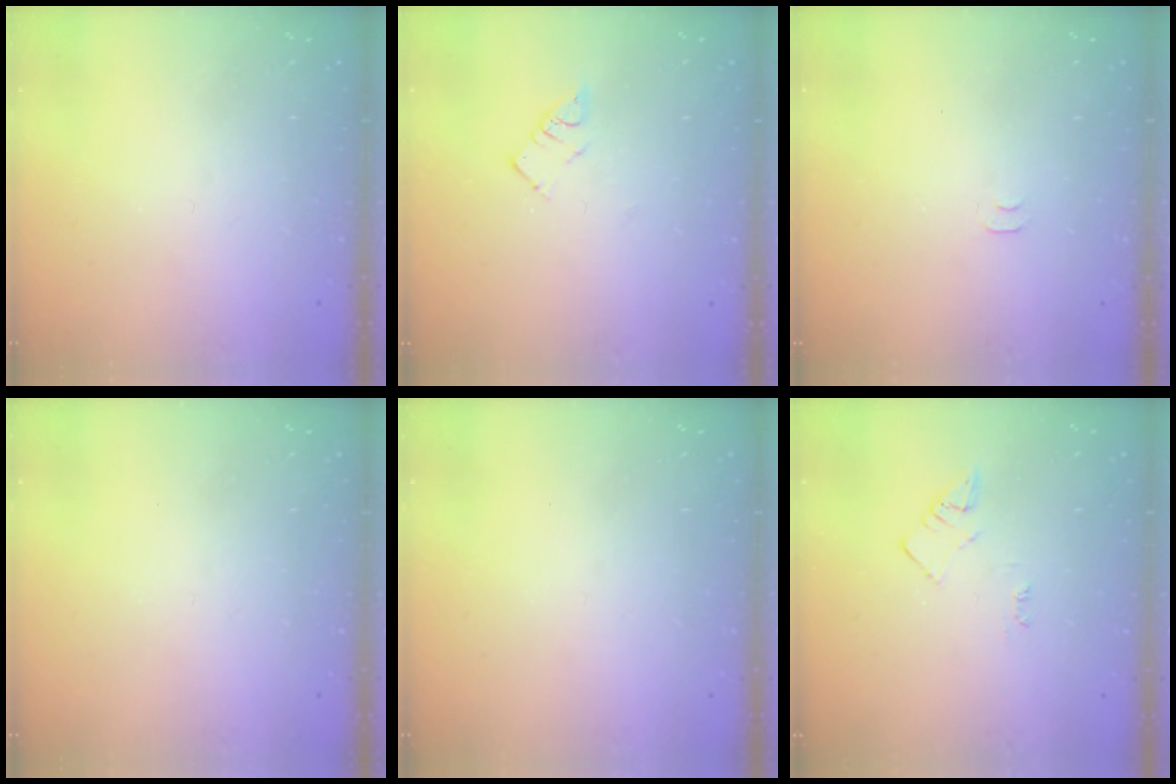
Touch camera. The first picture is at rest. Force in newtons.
{"total": 4.6, "press": 4.6, "slide": 0.1}
{"total": 3.3, "press": 3.3, "slide": 0.3}
{"total": 0.0}
{"total": 0.0}
{"total": 3.5, "press": 3.4, "slide": 0.4}